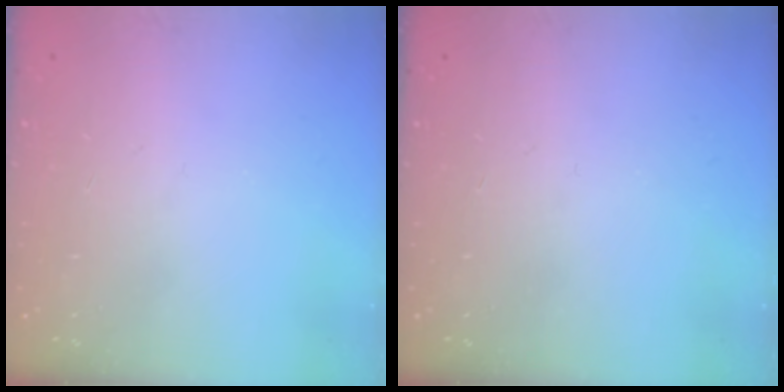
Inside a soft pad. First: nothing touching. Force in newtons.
{"total": 0.0}